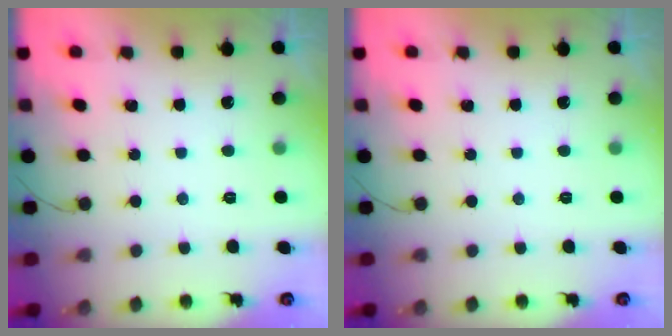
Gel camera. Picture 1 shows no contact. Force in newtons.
{"total": 0.0}